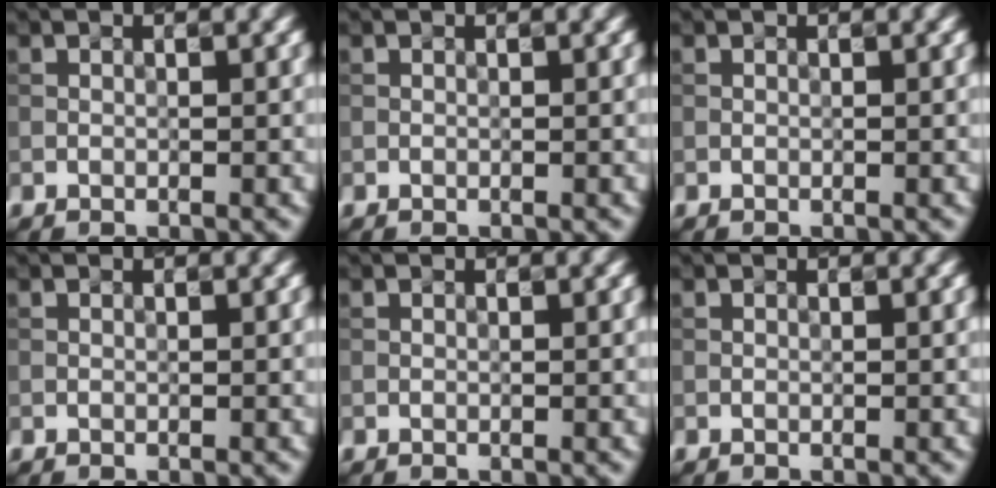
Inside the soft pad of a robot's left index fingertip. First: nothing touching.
{"total": 0.0}
{"total": 0.0}
{"total": 0.0}
{"total": 0.0}
{"total": 0.0}